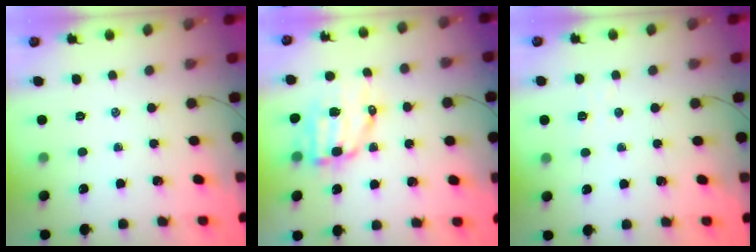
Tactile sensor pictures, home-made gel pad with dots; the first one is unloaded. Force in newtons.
{"total": 10.0, "press": 9.8, "slide": 1.9}
{"total": 2.6, "press": 2.5, "slide": 0.8}